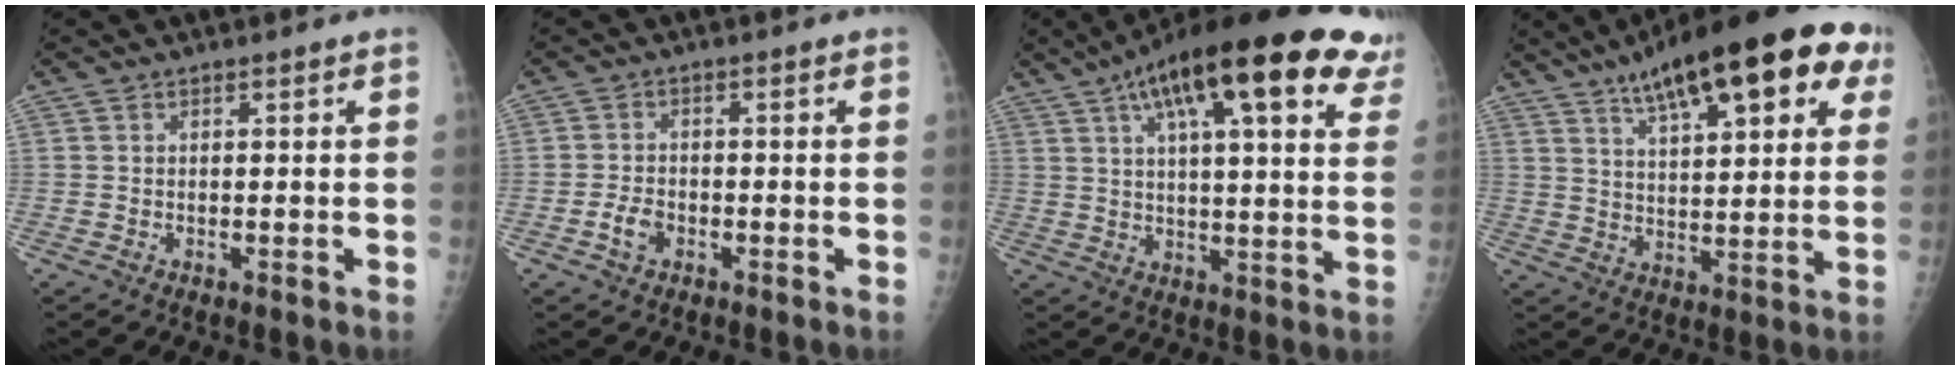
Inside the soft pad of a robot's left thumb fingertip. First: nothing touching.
{"total": 3.2, "force": [-1.3, 2.2, 1.9], "torque": [-0.032, 0.008, -0.026]}
{"total": 27.3, "force": [15.0, 7.8, 21.4], "torque": [-0.299, 0.005, 0.200]}
{"total": 21.9, "force": [11.6, 7.0, 17.2], "torque": [-0.230, -0.008, 0.168]}